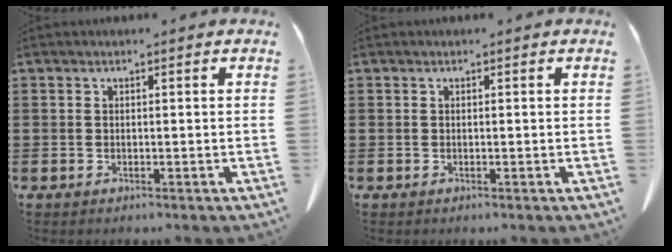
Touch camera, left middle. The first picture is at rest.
{"total": 0.0}